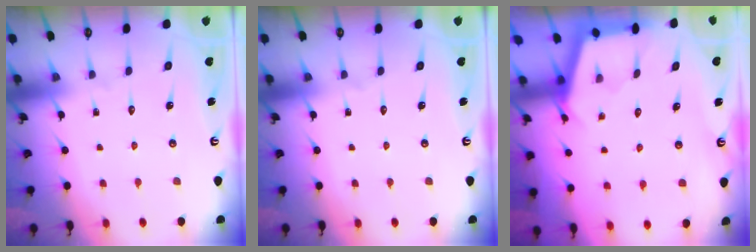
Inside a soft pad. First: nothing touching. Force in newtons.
{"total": 0.0}
{"total": 2.4, "press": 2.4, "slide": 0.2}